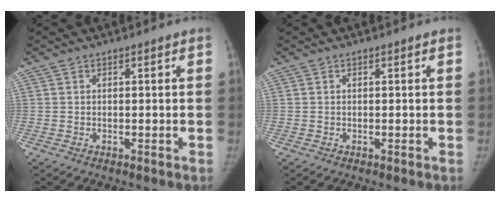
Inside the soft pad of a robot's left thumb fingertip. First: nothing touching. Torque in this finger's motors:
{"motor_torque": [0.00, 0.00, 0.01, -0.01, 0.00]}